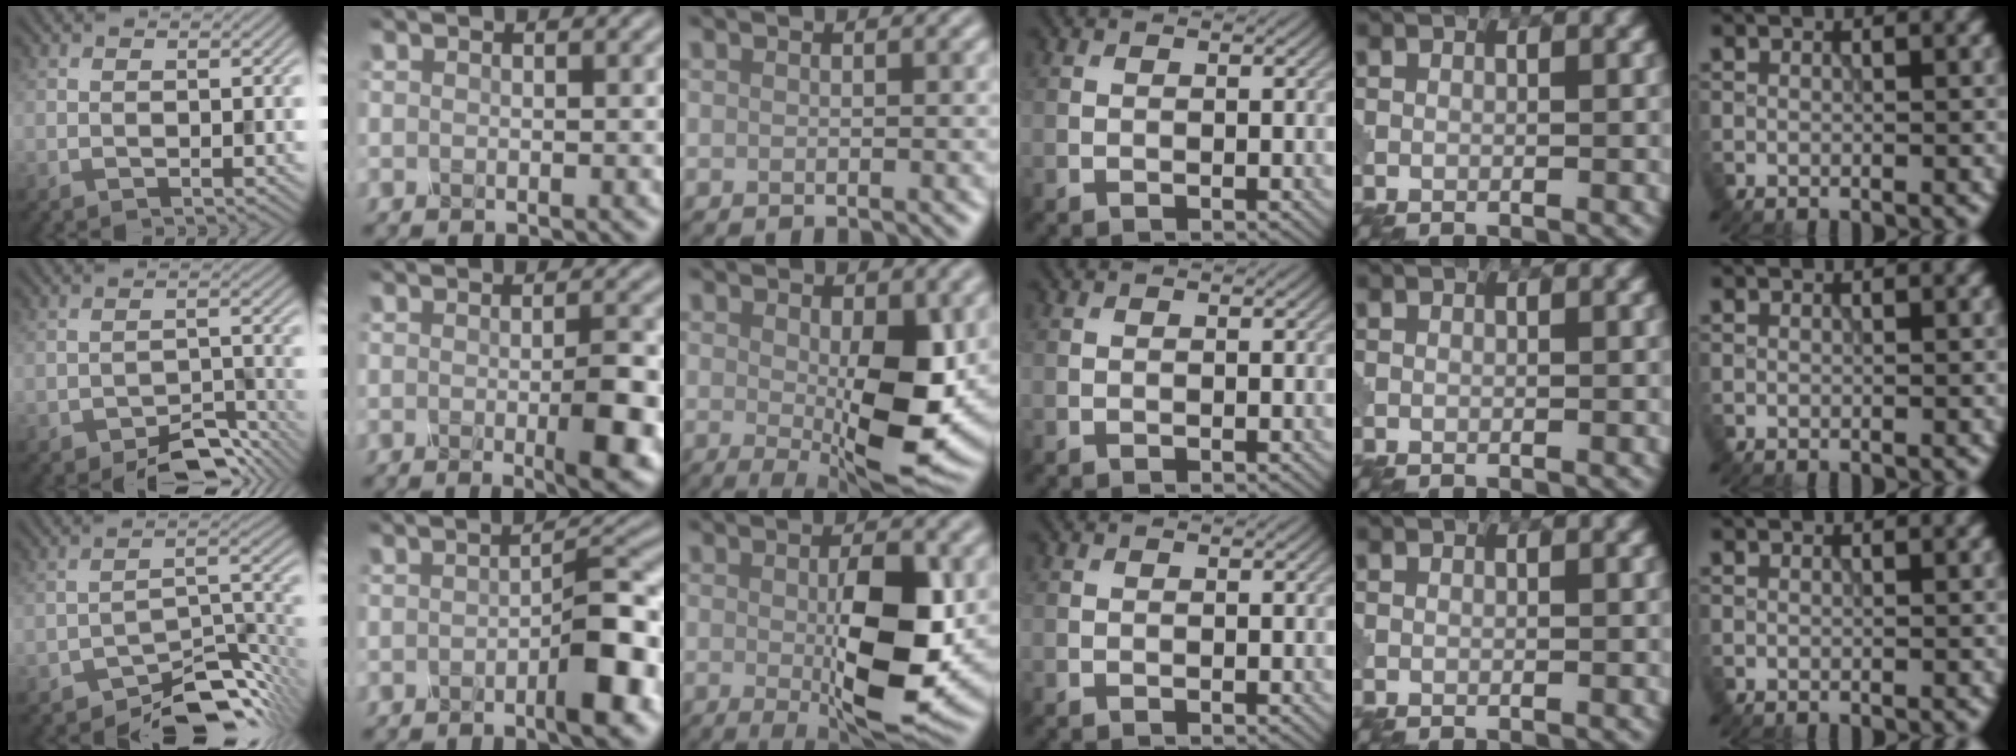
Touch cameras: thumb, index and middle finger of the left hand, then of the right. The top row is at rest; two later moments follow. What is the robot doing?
{"motion": "press", "object": "mechanical pencil"}